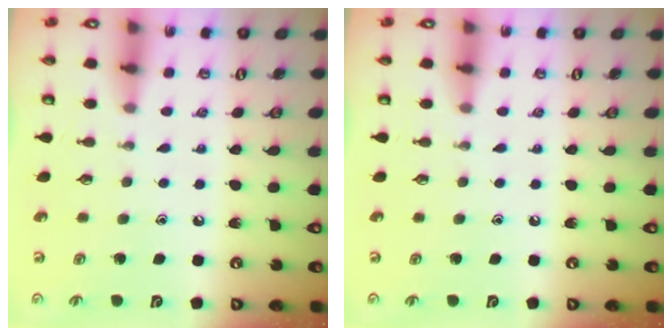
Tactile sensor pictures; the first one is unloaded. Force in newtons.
{"total": 0.0}